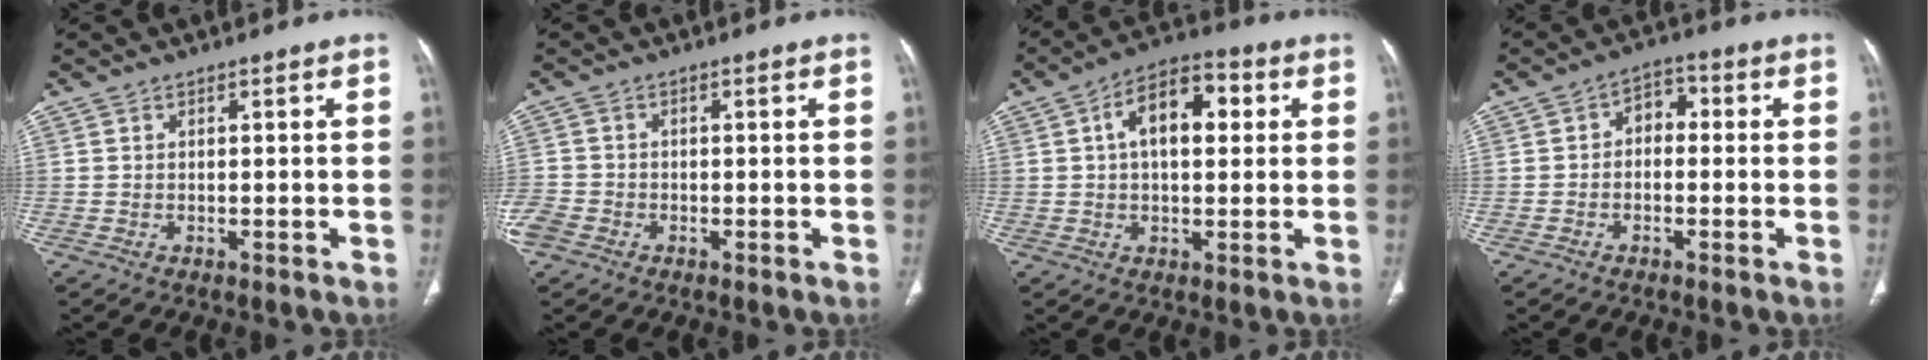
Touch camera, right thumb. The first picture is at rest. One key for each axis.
{"total": 4.5, "fx": -2.4, "fy": 3.2, "fz": 2.0, "tx": -0.055, "ty": 0.008, "tz": -0.047}
{"total": 11.3, "fx": 2.5, "fy": 6.2, "fz": 9.1, "tx": -0.131, "ty": 0.022, "tz": 0.031}
{"total": 4.5, "fx": -0.4, "fy": 3.2, "fz": 3.1, "tx": -0.030, "ty": 0.022, "tz": -0.020}